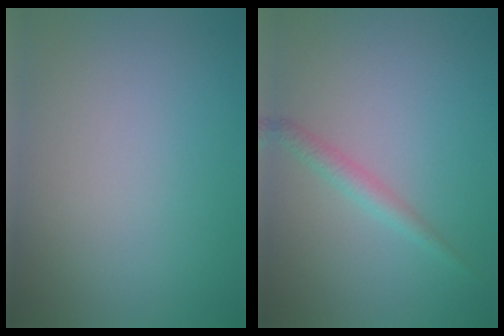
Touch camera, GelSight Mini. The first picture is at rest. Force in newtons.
{"total": 1.6, "press": 1.6, "slide": 0.0}